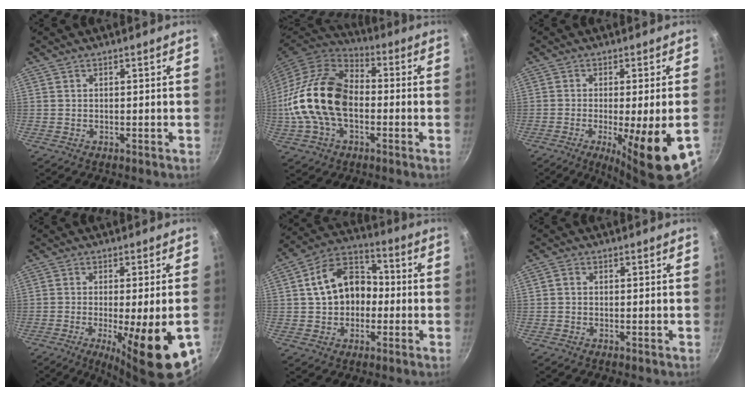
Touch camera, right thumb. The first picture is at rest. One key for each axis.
{"total": 21.1, "fx": -1.9, "fy": 13.9, "fz": 15.8, "tx": -0.286, "ty": 0.034, "tz": -0.045}
{"total": 14.2, "fx": -5.1, "fy": 2.0, "fz": 13.0, "tx": -0.190, "ty": -0.010, "tz": -0.068}
{"total": 16.3, "fx": -5.9, "fy": 3.4, "fz": 14.8, "tx": -0.205, "ty": -0.011, "tz": -0.076}
{"total": 14.1, "fx": 0.1, "fy": 10.7, "fz": 9.1, "tx": -0.116, "ty": 0.040, "tz": -0.012}
{"total": 1.1, "fx": -0.1, "fy": 1.0, "fz": 0.5, "tx": -0.010, "ty": 0.005, "tz": -0.003}